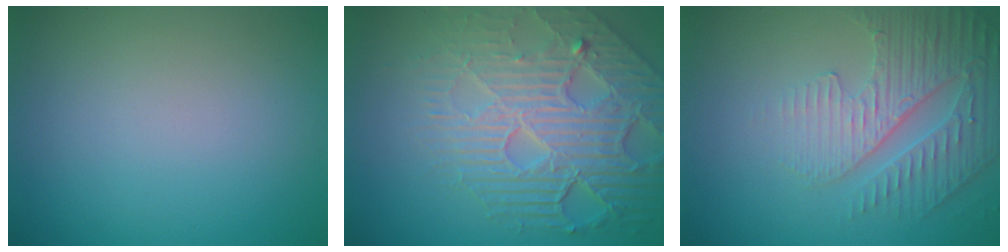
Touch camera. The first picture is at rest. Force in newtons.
{"total": 7.6, "press": 5.7, "slide": 5.1}
{"total": 4.8, "press": 3.6, "slide": 3.1}